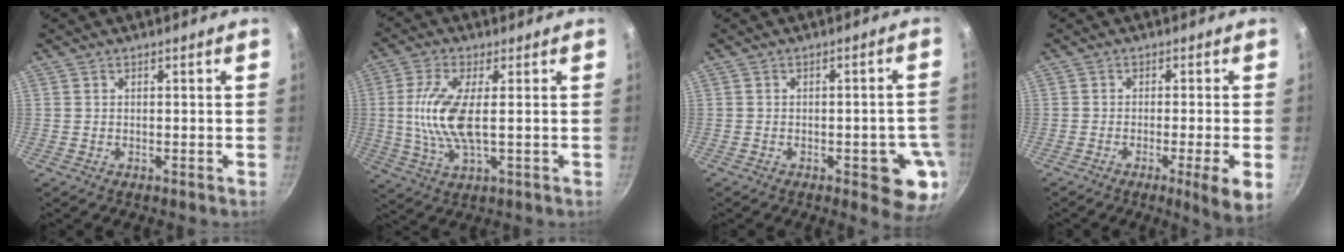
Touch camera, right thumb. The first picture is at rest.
{"total": 10.1, "force": [0.6, 3.3, 9.5], "torque": [-0.210, -0.003, 0.010]}
{"total": 9.1, "force": [-3.1, 3.5, 7.8], "torque": [-0.054, 0.010, -0.036]}
{"total": 6.6, "force": [-2.1, 0.3, 6.3], "torque": [-0.097, 0.002, -0.031]}